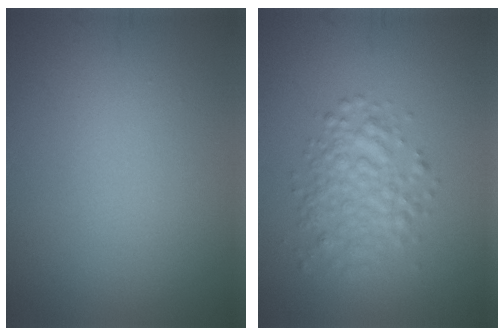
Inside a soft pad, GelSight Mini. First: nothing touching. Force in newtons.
{"total": 3.6, "press": 3.6, "slide": 0.1}